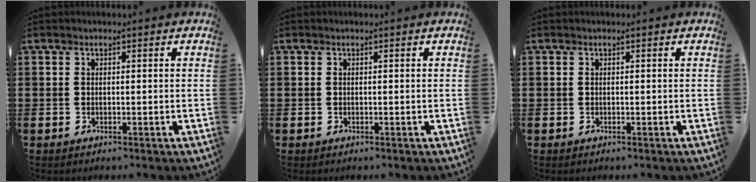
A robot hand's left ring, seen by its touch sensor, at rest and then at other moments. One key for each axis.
{"total": 0.0}
{"total": 0.0}